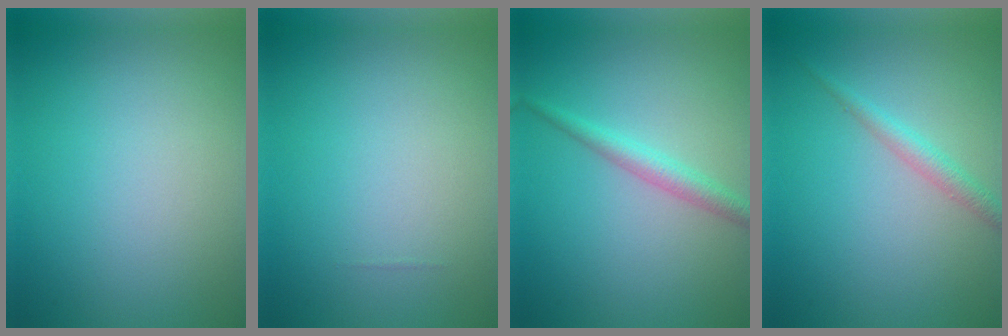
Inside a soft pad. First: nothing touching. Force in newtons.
{"total": 0.0}
{"total": 2.2, "press": 2.2, "slide": 0.0}
{"total": 1.7, "press": 1.7, "slide": 0.1}